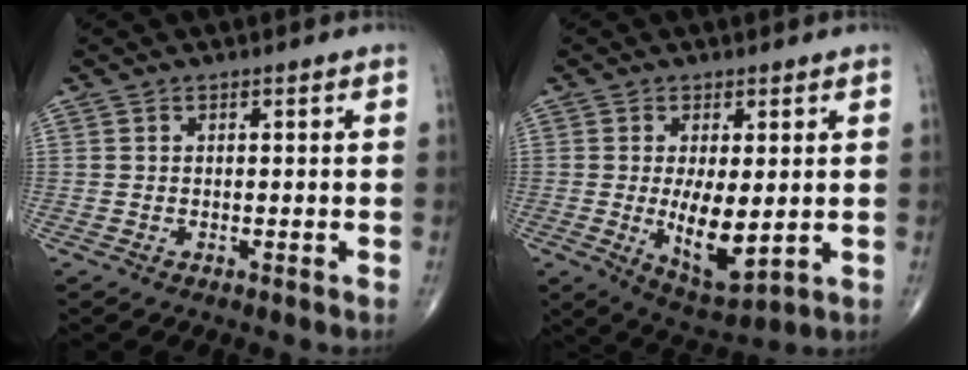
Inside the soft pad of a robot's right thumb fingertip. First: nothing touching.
{"total": 9.7, "force": [-0.5, 3.9, 8.9], "torque": [-0.137, -0.024, 0.007]}